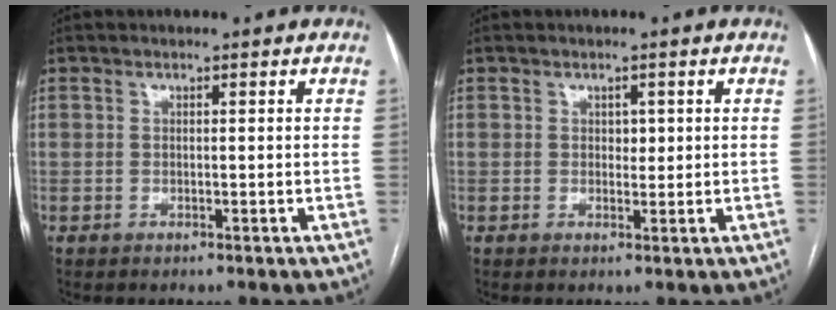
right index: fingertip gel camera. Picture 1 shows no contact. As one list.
[{"total": 1.5, "force": [0.3, 1.0, 1.0], "torque": [-0.009, 0.000, 0.004]}]